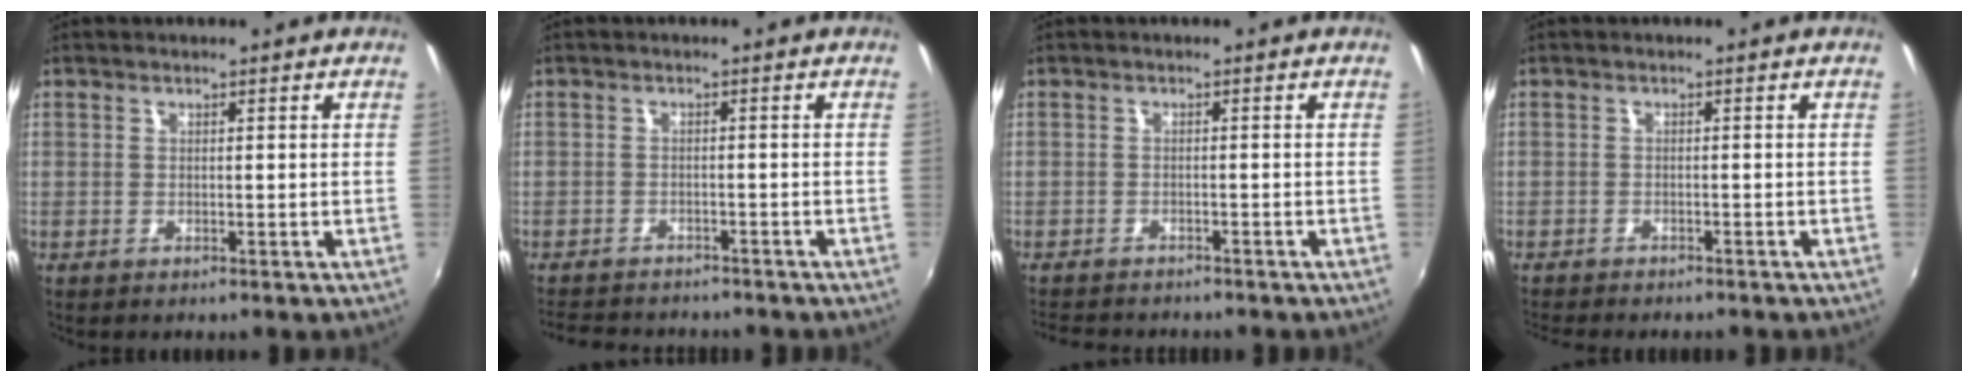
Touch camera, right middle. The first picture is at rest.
{"total": 8.6, "force": [-7.7, 2.6, 2.7], "torque": [-0.072, -0.012, -0.116]}
{"total": 6.5, "force": [-6.0, 1.7, 2.1], "torque": [-0.057, -0.016, -0.093]}
{"total": 5.1, "force": [-4.7, 1.0, 1.8], "torque": [-0.048, -0.019, -0.074]}